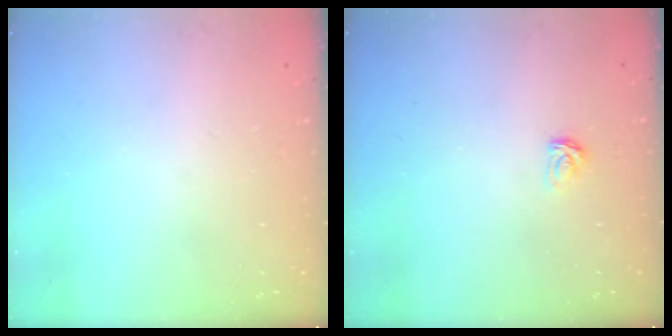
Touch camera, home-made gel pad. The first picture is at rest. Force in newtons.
{"total": 3.1, "press": 3.0, "slide": 0.4}